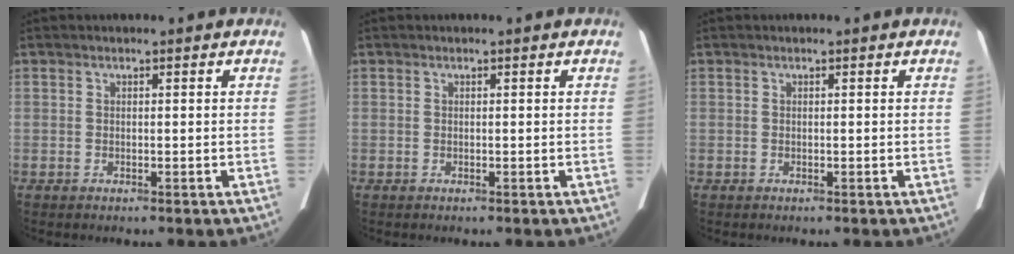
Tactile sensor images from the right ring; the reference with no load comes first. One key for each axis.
{"total": 0.0}
{"total": 0.0}